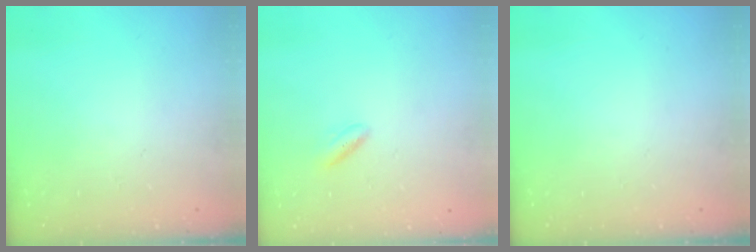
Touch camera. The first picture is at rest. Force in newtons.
{"total": 3.0, "press": 2.9, "slide": 0.6}
{"total": 0.0}